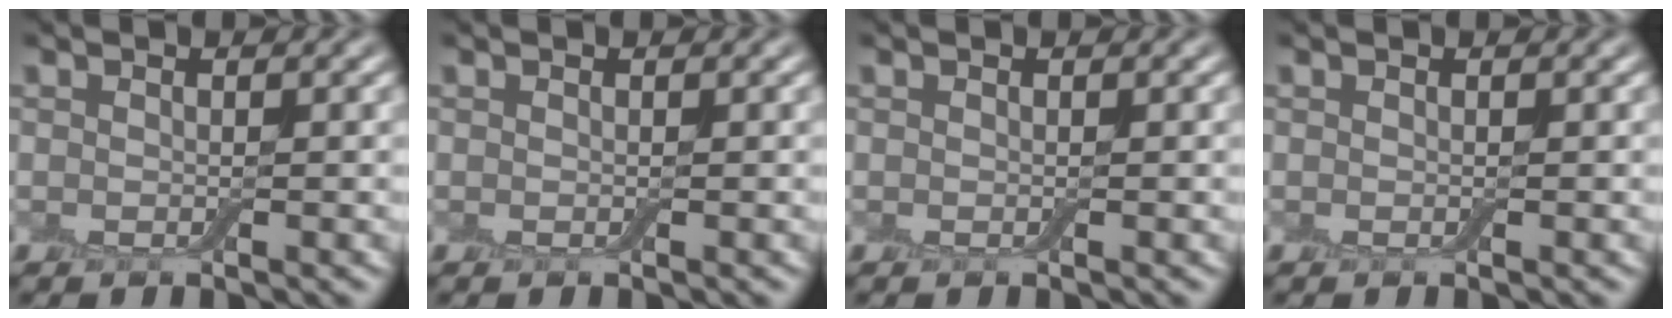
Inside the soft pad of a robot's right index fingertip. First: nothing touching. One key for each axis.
{"total": 0.0}
{"total": 0.0}
{"total": 0.0}